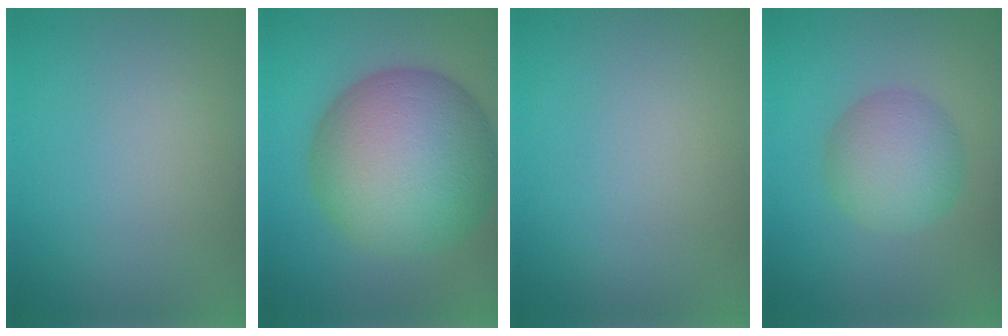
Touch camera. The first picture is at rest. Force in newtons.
{"total": 13.3, "press": 13.3, "slide": 0.4}
{"total": 0.0}
{"total": 4.3, "press": 4.3, "slide": 0.1}